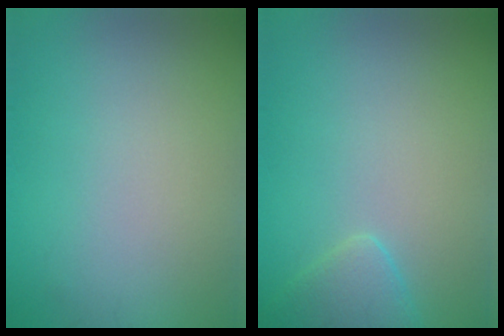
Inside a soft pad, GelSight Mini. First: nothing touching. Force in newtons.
{"total": 2.3, "press": 2.3, "slide": 0.2}